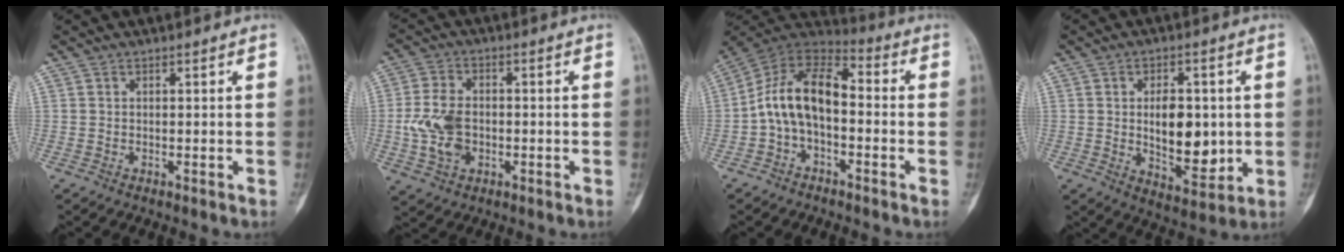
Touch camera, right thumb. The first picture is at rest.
{"total": 9.0, "force": [-1.2, 6.2, 6.4], "torque": [-0.121, 0.007, -0.023]}
{"total": 12.9, "force": [-1.8, 7.6, 10.2], "torque": [-0.174, 0.054, -0.045]}
{"total": 11.7, "force": [0.3, 6.6, 9.7], "torque": [-0.116, -0.015, 0.018]}